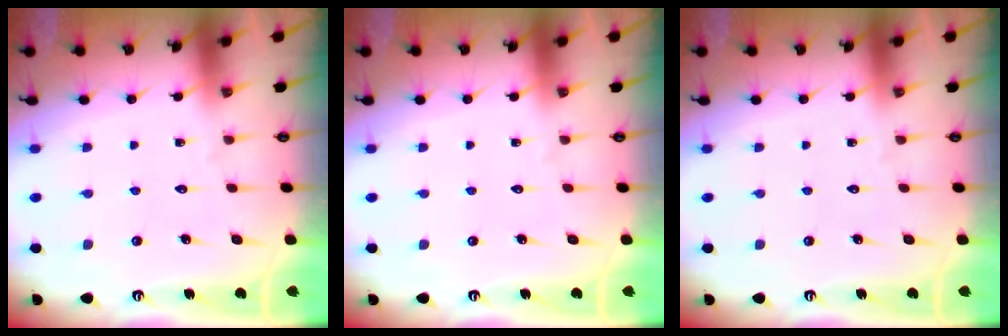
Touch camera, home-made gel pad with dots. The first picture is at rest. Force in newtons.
{"total": 0.0}
{"total": 0.0}